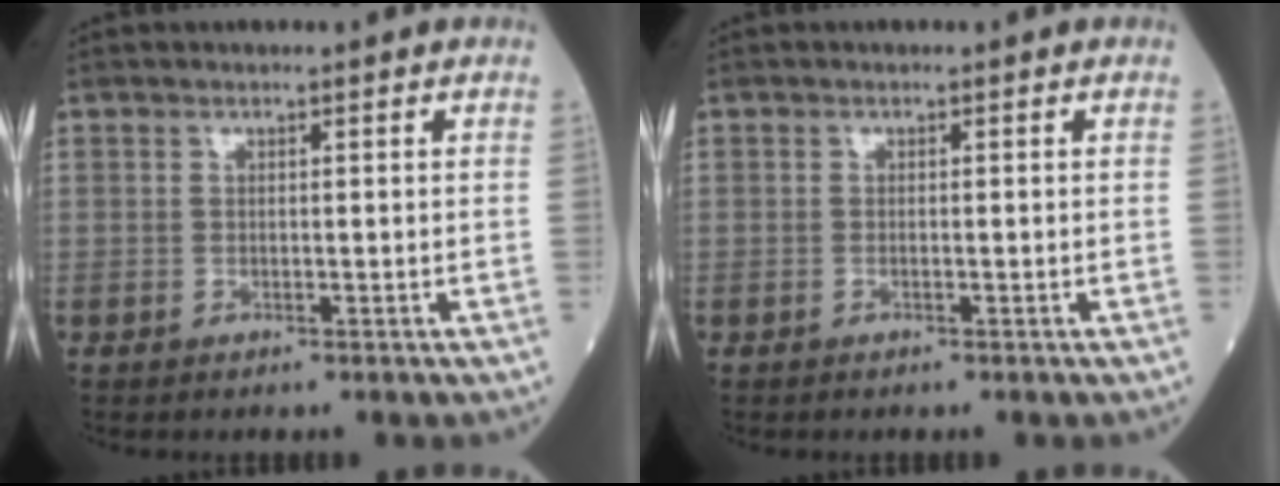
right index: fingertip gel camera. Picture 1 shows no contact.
{"total": 0.0}